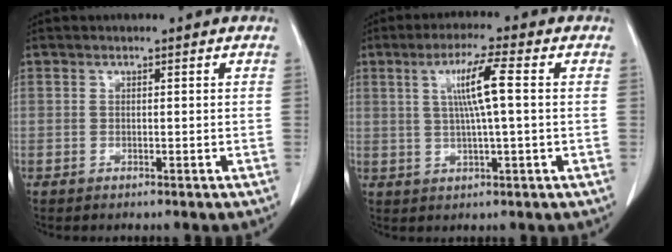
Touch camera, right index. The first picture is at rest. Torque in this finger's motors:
{"motor_torque": [0.94, 0.04, 0.25, 0.06]}